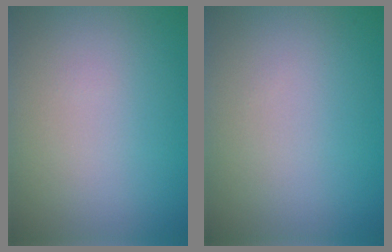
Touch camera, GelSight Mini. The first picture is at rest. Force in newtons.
{"total": 0.0}